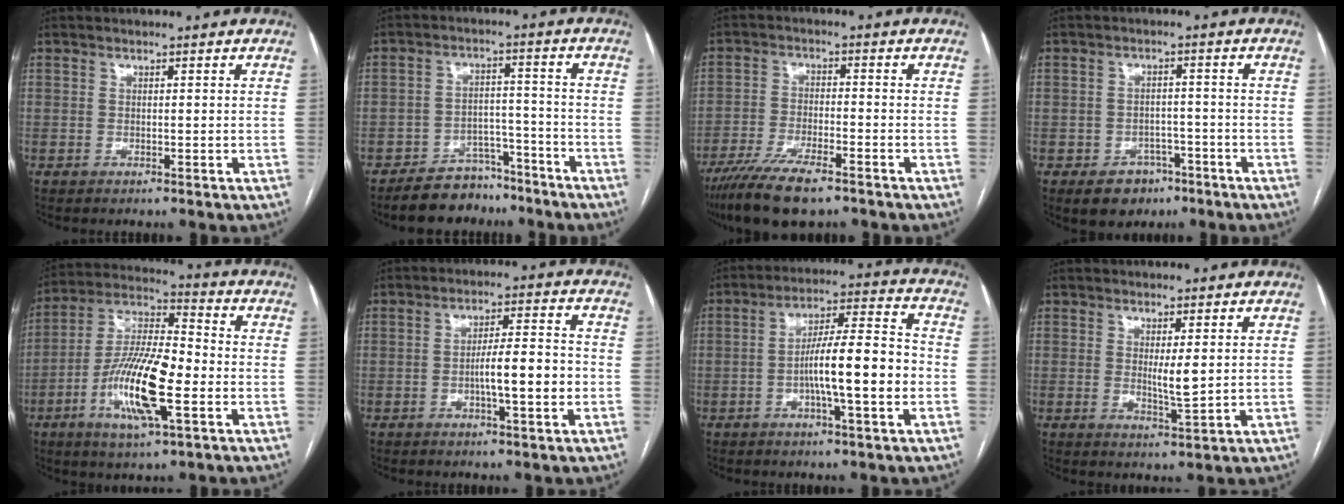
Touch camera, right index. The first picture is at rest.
{"total": 8.0, "force": [-6.8, 4.1, 1.0], "torque": [-0.004, 0.026, -0.109]}
{"total": 11.1, "force": [-8.1, 2.6, 7.1], "torque": [-0.124, -0.024, -0.139]}
{"total": 5.8, "force": [-3.3, 4.3, 1.9], "torque": [-0.025, 0.010, -0.039]}
{"total": 15.4, "force": [-4.5, 3.3, 14.3], "torque": [-0.284, -0.002, -0.083]}
{"total": 7.7, "force": [-1.7, 0.9, 7.4], "torque": [-0.121, 0.013, -0.027]}
{"total": 12.4, "force": [-2.6, 1.2, 12.1], "torque": [-0.200, 0.016, -0.046]}
{"total": 3.3, "force": [0.6, 0.3, 3.3], "torque": [-0.059, -0.010, 0.014]}